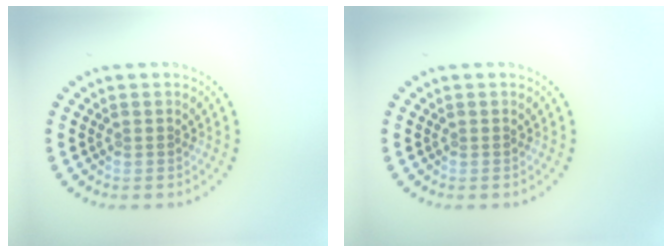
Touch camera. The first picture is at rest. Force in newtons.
{"total": 0.0}